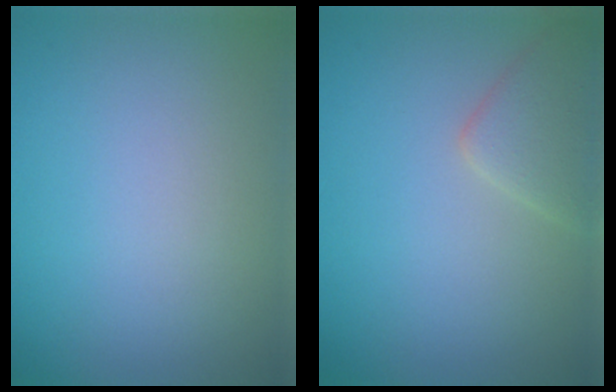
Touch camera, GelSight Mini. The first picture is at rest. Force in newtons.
{"total": 2.9, "press": 2.9, "slide": 0.2}